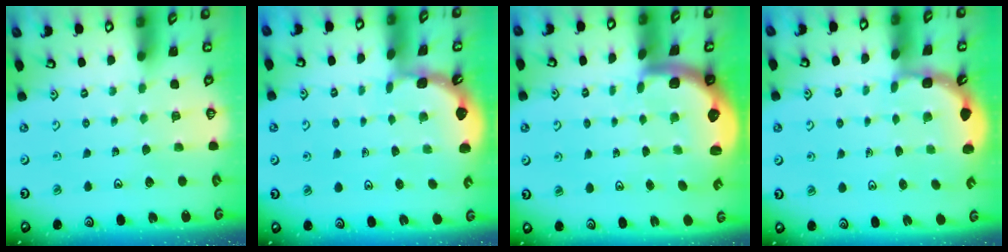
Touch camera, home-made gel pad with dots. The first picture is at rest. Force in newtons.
{"total": 0.9, "press": 0.9, "slide": 0.2}
{"total": 2.8, "press": 2.5, "slide": 1.4}
{"total": 2.1, "press": 1.9, "slide": 0.9}